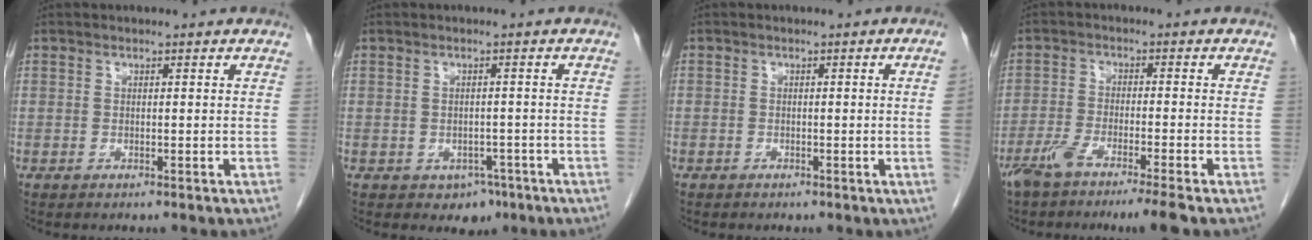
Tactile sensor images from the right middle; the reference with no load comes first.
{"total": 3.0, "force": [-1.6, 2.2, 1.2], "torque": [-0.008, 0.006, -0.013]}
{"total": 1.6, "force": [-0.3, -0.5, 1.4], "torque": [-0.018, -0.001, -0.007]}
{"total": 7.6, "force": [-5.7, -0.4, 5.1], "torque": [-0.085, -0.012, -0.099]}